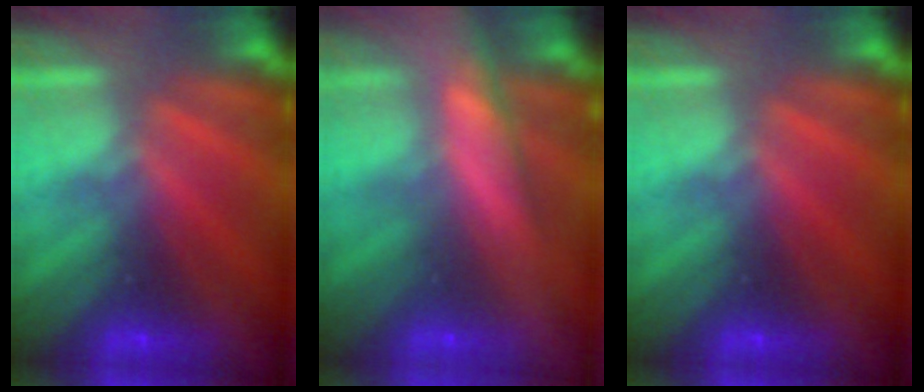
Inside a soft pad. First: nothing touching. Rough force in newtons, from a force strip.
{"total": 5.9}
{"total": 0.0}